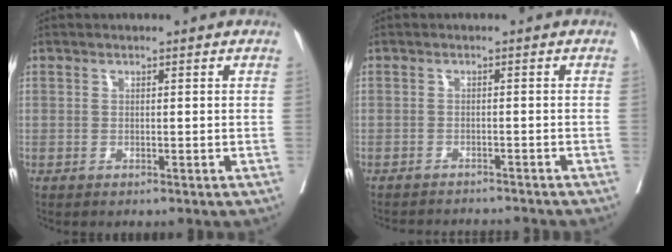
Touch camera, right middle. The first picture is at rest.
{"total": 8.6, "force": [-8.3, 0.7, 2.2], "torque": [-0.022, -0.006, -0.105]}